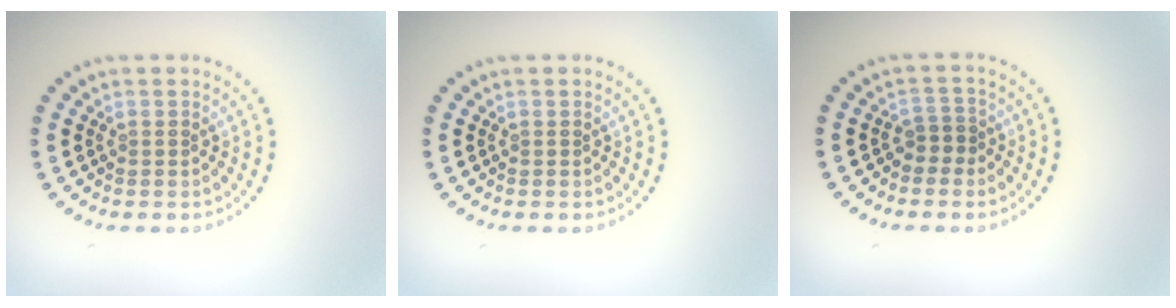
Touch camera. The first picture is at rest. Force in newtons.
{"total": 0.0}
{"total": 1.6, "press": 1.3, "slide": 0.9}